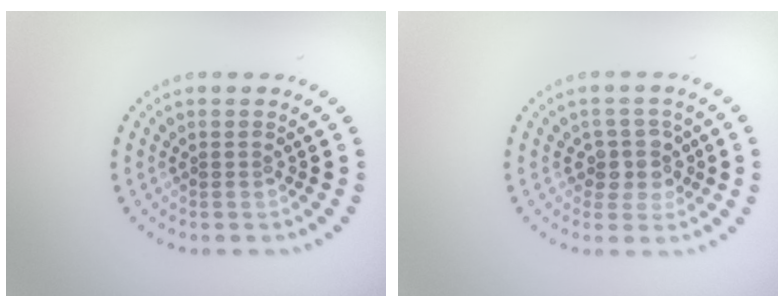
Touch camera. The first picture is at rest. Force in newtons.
{"total": 2.7, "press": 2.3, "slide": 1.5}